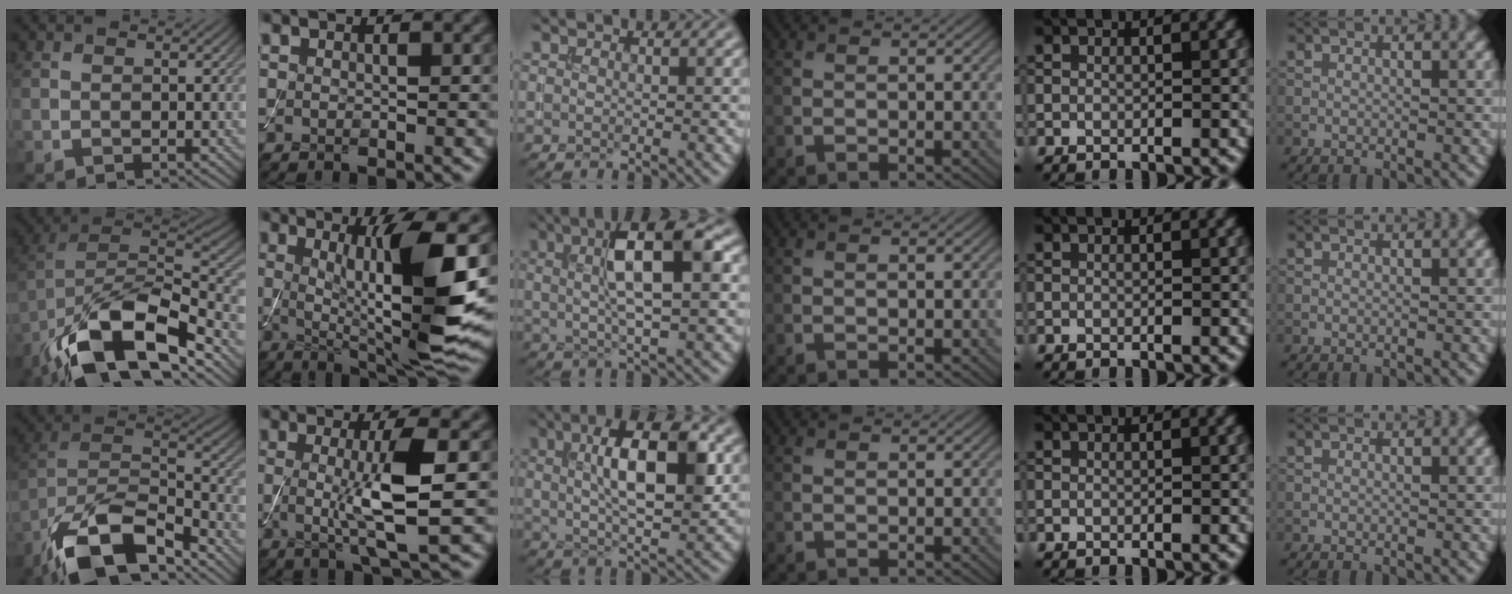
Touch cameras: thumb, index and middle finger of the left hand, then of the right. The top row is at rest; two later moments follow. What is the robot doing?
{"motion": "assemble", "object": "toy tower of hanoi"}